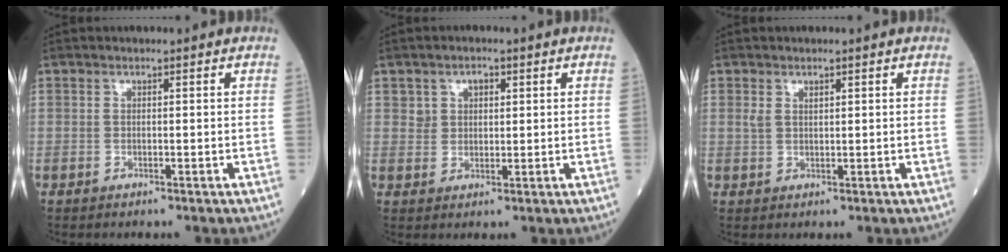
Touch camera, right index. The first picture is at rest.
{"total": 3.1, "force": [1.5, 2.4, 1.4], "torque": [-0.023, 0.007, 0.027]}
{"total": 1.8, "force": [1.0, 0.9, 1.2], "torque": [-0.030, 0.008, 0.025]}